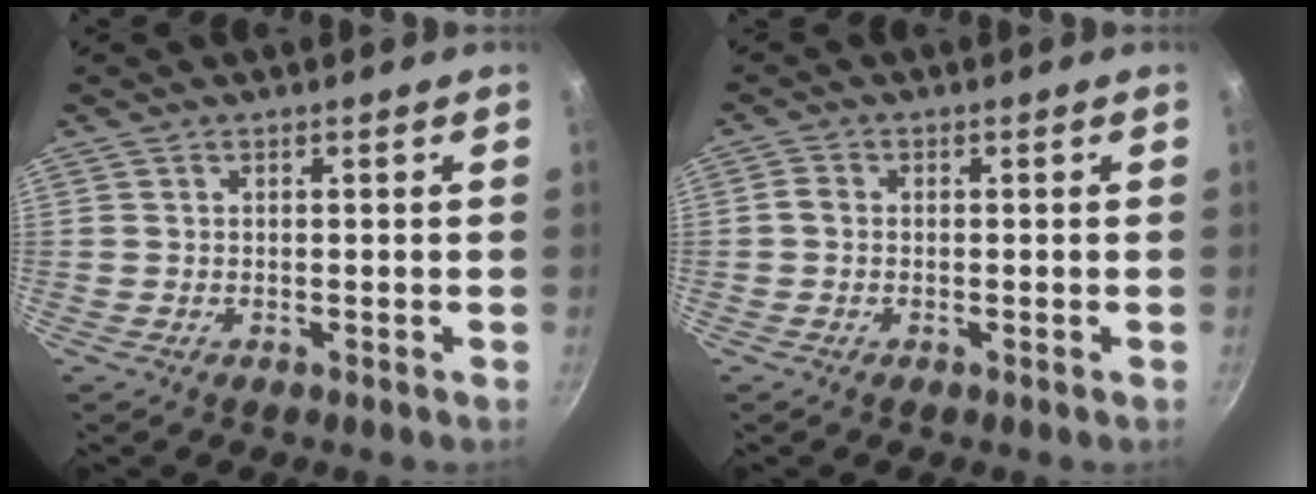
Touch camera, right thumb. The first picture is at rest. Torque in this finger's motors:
{"motor_torque": [-0.09, 0.81, 0.40, 0.29, 0.02]}